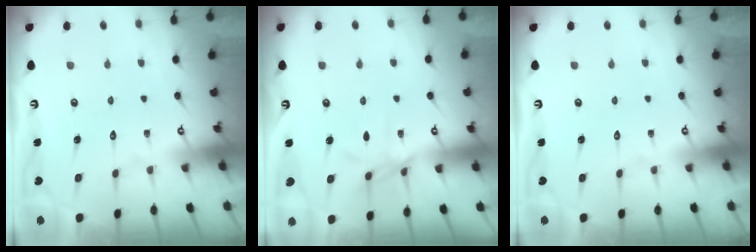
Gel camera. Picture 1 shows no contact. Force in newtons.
{"total": 6.7, "press": 6.7, "slide": 0.2}
{"total": 0.0}